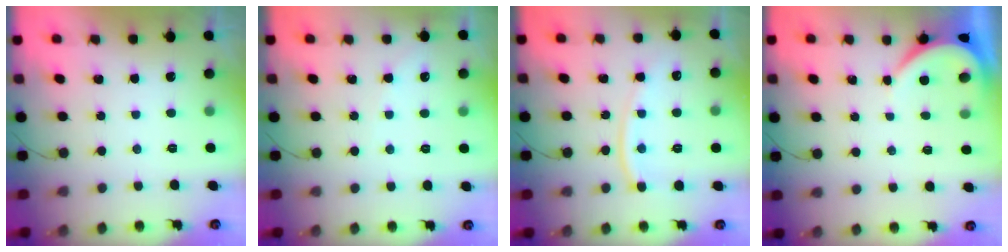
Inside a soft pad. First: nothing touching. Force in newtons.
{"total": 3.9, "press": 3.8, "slide": 0.6}
{"total": 11.3, "press": 11.2, "slide": 0.8}
{"total": 3.9, "press": 3.9, "slide": 0.6}